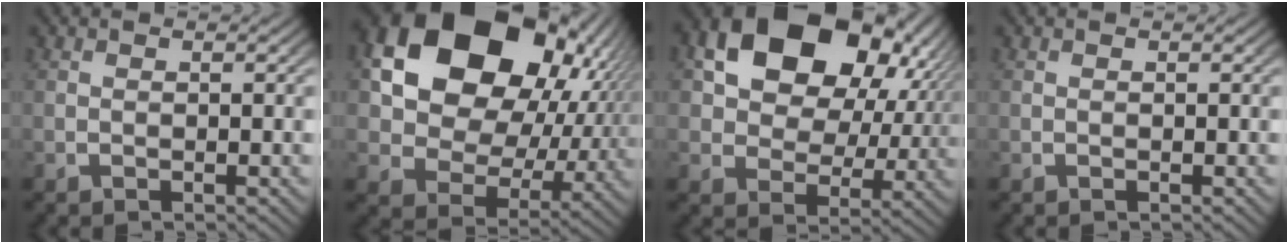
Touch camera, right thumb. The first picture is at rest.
{"total": 18.0, "force": [3.8, 12.8, 12.1], "torque": [-0.249, -0.024, 0.067]}
{"total": 14.0, "force": [4.0, 9.5, 9.4], "torque": [-0.185, -0.011, 0.069]}
{"total": 0.0}